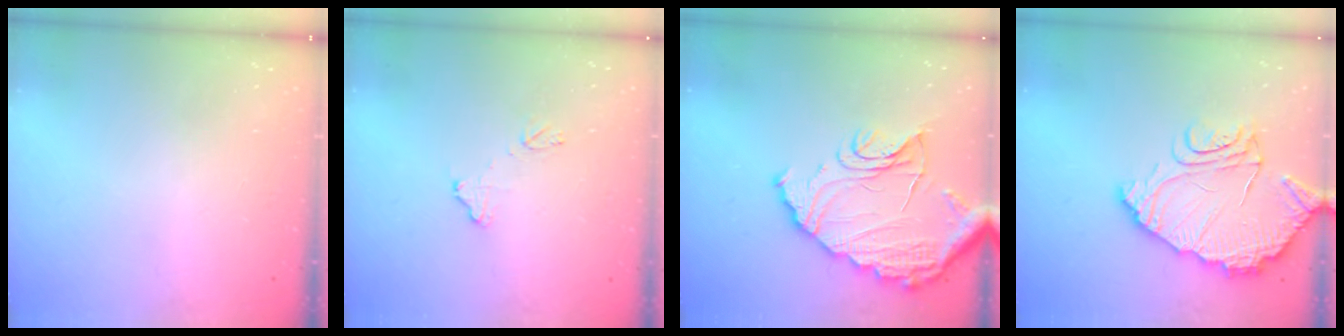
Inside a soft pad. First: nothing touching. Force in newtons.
{"total": 9.3, "press": 9.3, "slide": 0.6}
{"total": 17.4, "press": 17.3, "slide": 1.3}
{"total": 15.0, "press": 14.9, "slide": 1.4}